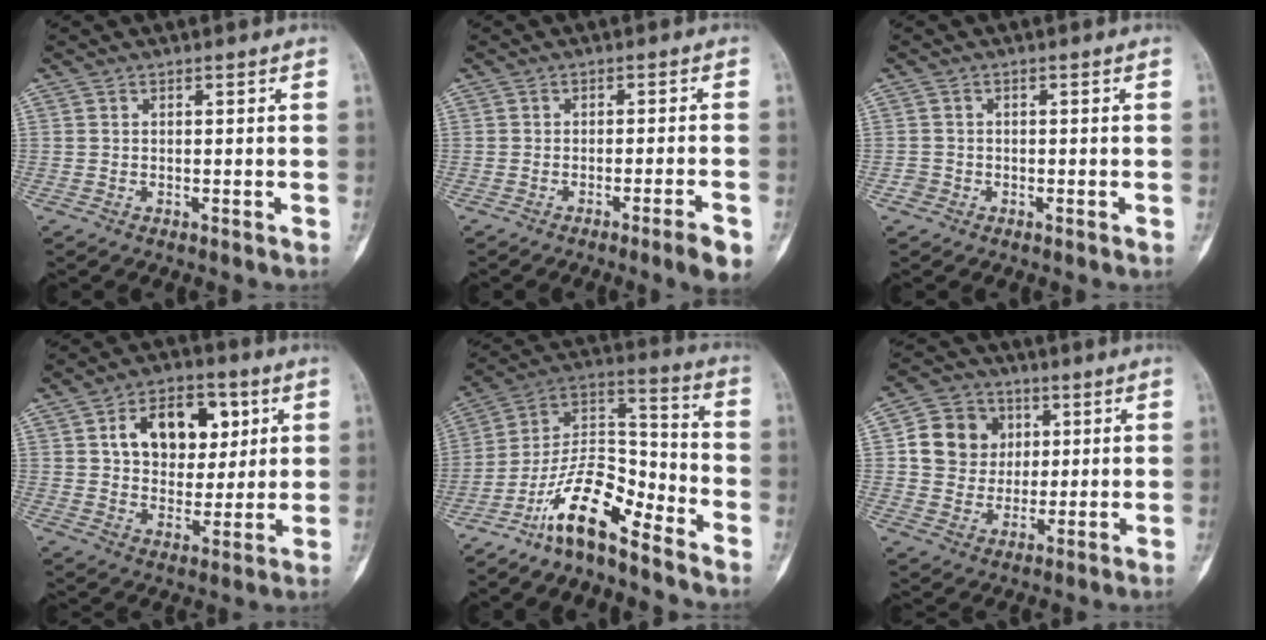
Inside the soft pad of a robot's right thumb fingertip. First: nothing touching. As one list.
[{"total": 5.0, "force": [-2.9, 0.0, 4.1], "torque": [-0.055, 0.007, -0.042]}, {"total": 1.3, "force": [-0.8, 1.1, 0.0], "torque": [0.012, 0.006, -0.020]}, {"total": 14.7, "force": [4.7, 9.9, 9.8], "torque": [-0.101, -0.003, 0.076]}, {"total": 13.7, "force": [-9.9, 4.1, 8.6], "torque": [-0.148, 0.095, -0.189]}, {"total": 11.5, "force": [2.7, 10.2, 4.5], "torque": [-0.040, -0.002, 0.046]}]